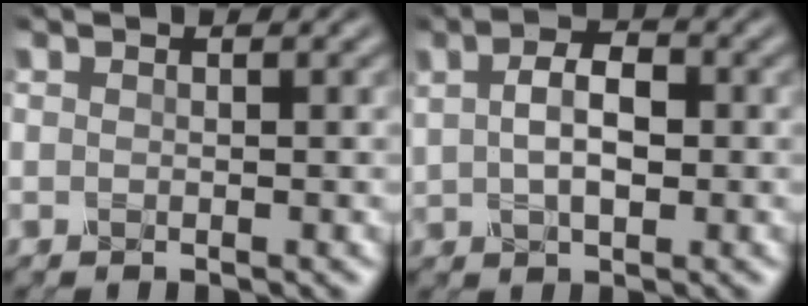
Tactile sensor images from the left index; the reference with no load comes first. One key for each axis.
{"total": 4.2, "fx": 0.4, "fy": 2.3, "fz": 3.5, "tx": -0.072, "ty": 0.004, "tz": 0.007}